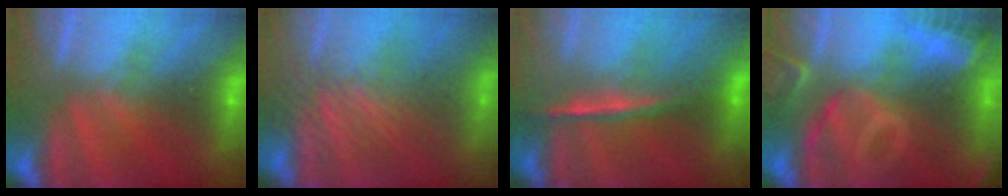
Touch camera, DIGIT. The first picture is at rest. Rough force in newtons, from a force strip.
{"total": 3.2}
{"total": 1.9}
{"total": 8.7}